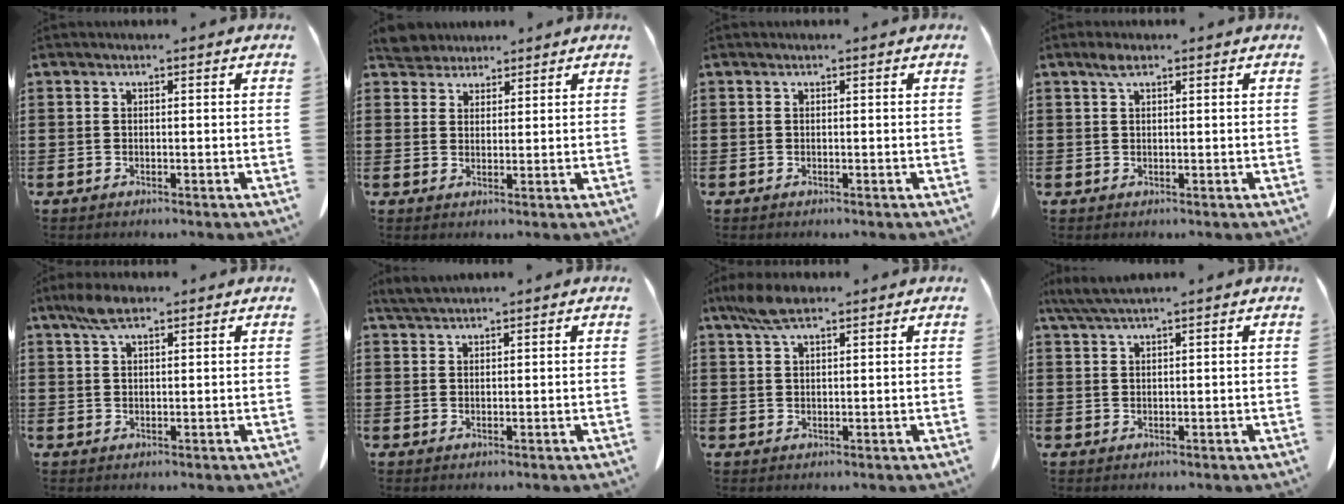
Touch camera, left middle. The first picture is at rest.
{"total": 4.0, "force": [3.8, 1.1, 0.5], "torque": [-0.024, -0.008, 0.075]}
{"total": 0.0}
{"total": 1.7, "force": [0.9, 0.6, 1.4], "torque": [-0.031, 0.001, 0.017]}
{"total": 4.3, "force": [2.7, 1.4, 3.0], "torque": [-0.067, 0.003, 0.050]}
{"total": 2.3, "force": [2.1, 0.1, 0.9], "torque": [-0.023, 0.000, 0.042]}
{"total": 5.1, "force": [3.2, 1.6, 3.6], "torque": [-0.078, 0.002, 0.061]}
{"total": 3.1, "force": [2.4, 0.0, 1.9], "torque": [-0.042, -0.004, 0.048]}